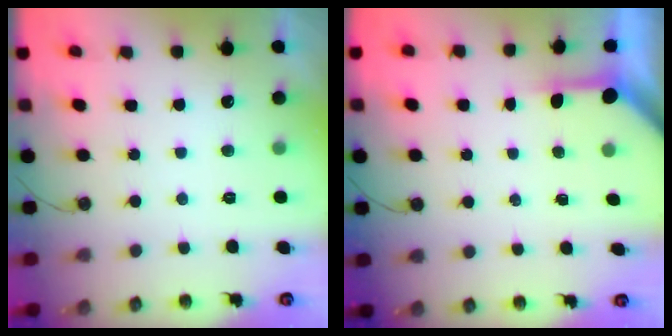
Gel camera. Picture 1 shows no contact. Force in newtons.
{"total": 3.5, "press": 3.5, "slide": 0.4}